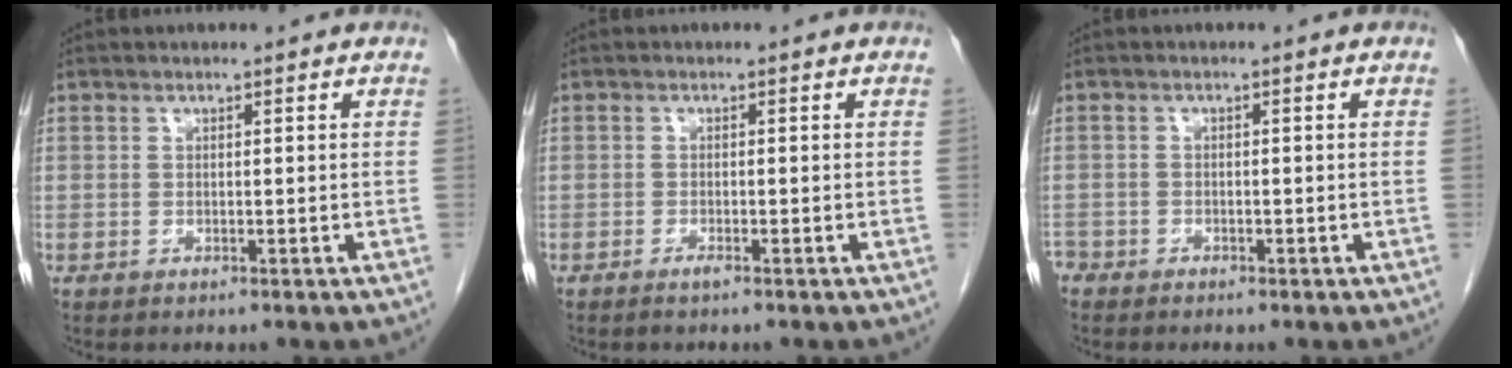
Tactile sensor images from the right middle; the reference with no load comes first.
{"total": 1.0, "force": [-0.8, -0.1, 0.6], "torque": [-0.014, -0.001, -0.015]}
{"total": 2.2, "force": [-1.8, 1.2, 0.3], "torque": [-0.011, 0.001, -0.034]}